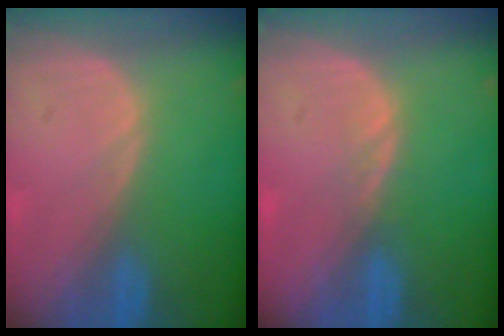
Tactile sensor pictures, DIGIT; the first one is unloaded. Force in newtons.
{"total": 1.1, "press": 1.0, "slide": 0.2}